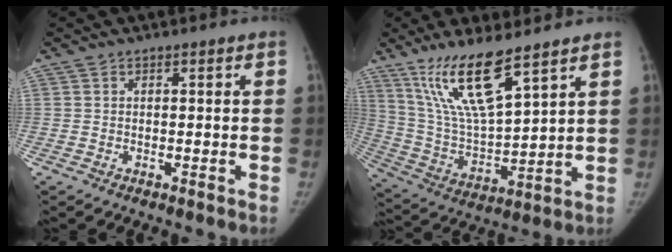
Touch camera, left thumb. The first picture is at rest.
{"total": 15.6, "force": [10.3, 3.2, 11.3], "torque": [-0.211, -0.058, 0.215]}